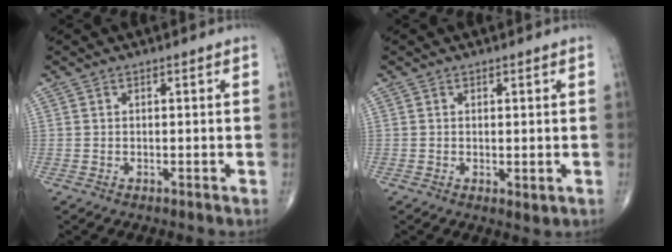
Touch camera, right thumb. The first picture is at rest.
{"total": 1.4, "force": [0.0, 0.6, 1.3], "torque": [-0.024, -0.008, 0.001]}